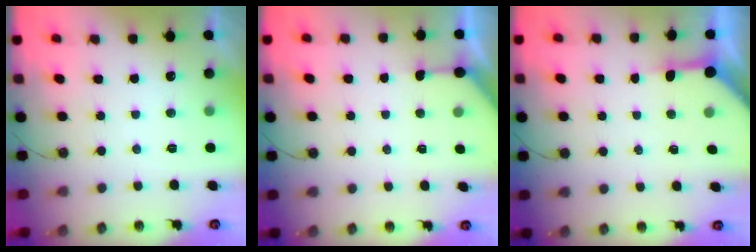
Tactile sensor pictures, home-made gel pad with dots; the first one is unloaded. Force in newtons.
{"total": 2.7, "press": 2.7, "slide": 0.4}
{"total": 5.8, "press": 5.7, "slide": 0.5}